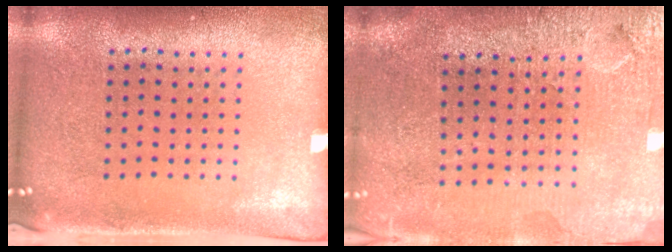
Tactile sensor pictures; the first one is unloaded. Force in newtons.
{"total": 3.7, "press": 3.4, "slide": 1.4}